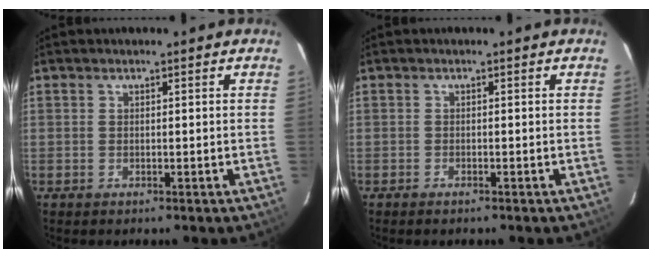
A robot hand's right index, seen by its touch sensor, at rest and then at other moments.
{"total": 0.9, "force": [-0.8, 0.2, 0.4], "torque": [-0.012, -0.001, -0.018]}